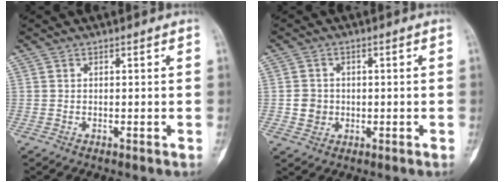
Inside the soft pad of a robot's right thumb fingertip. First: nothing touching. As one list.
[{"total": 3.5, "force": [-0.4, 3.3, 1.2], "torque": [-0.004, 0.005, -0.006]}]